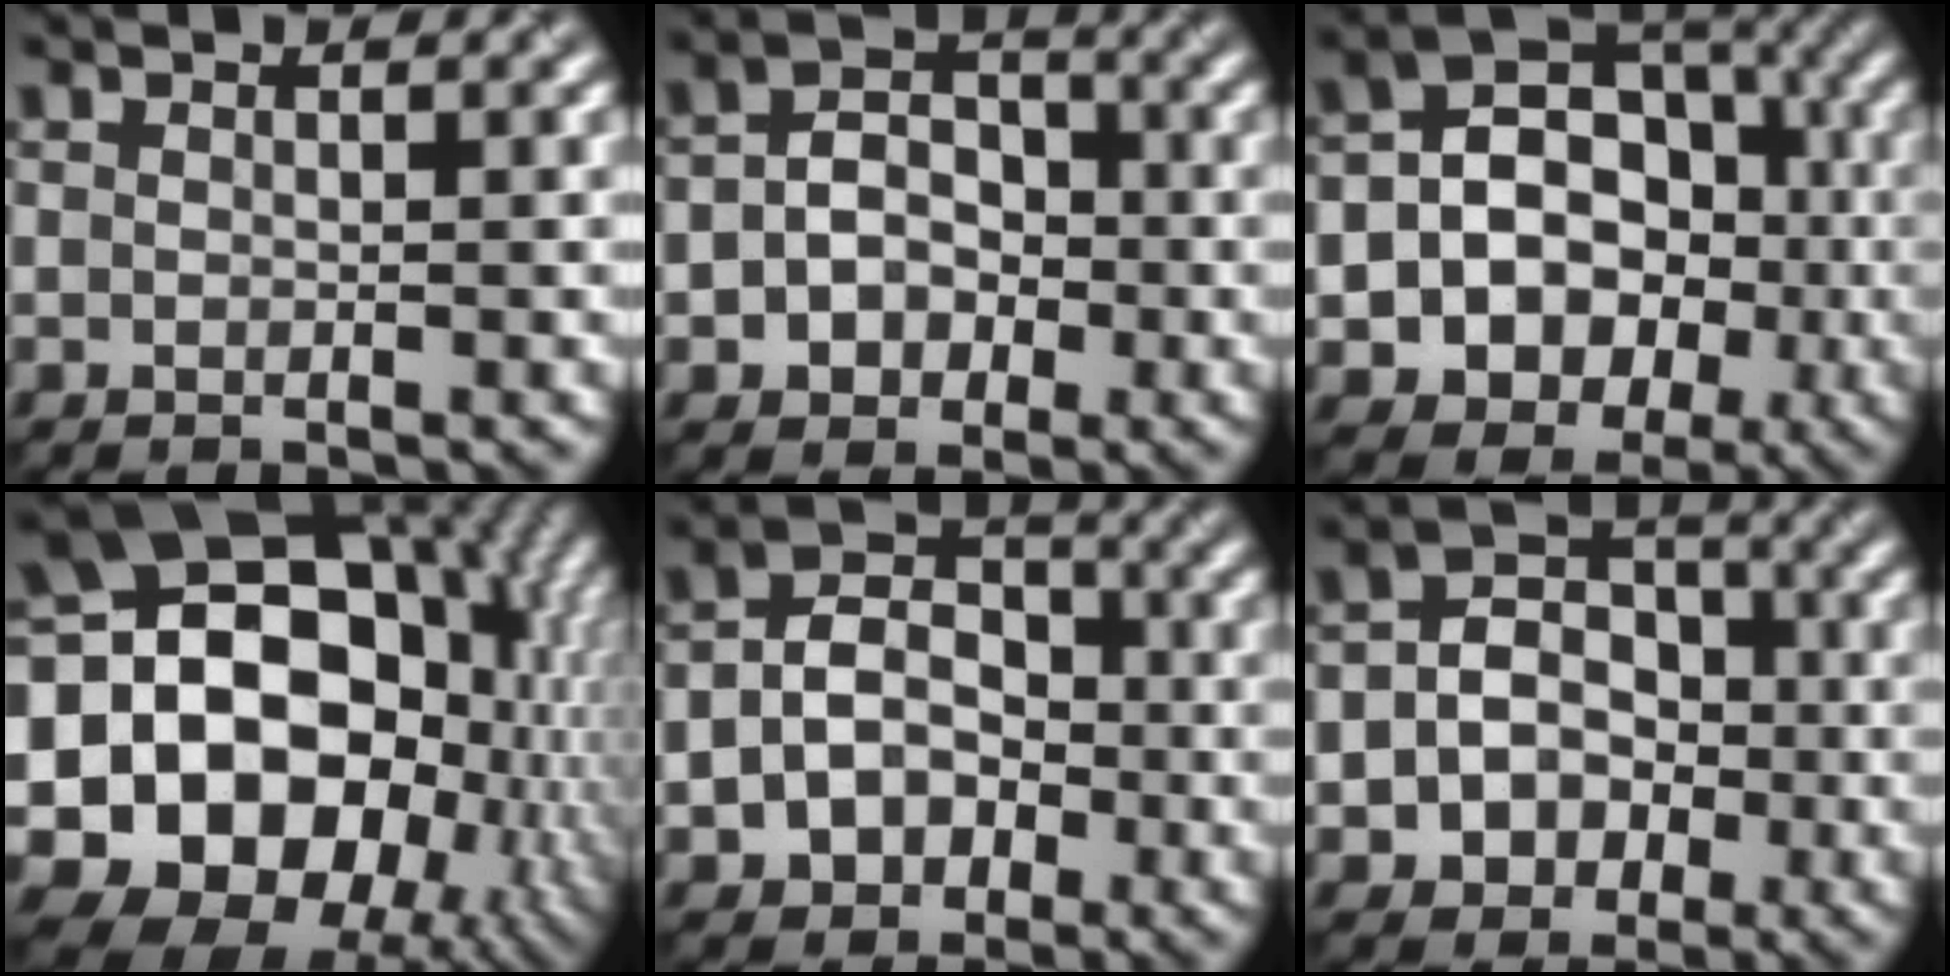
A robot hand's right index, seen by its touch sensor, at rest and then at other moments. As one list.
[{"total": 3.6, "force": [-0.7, 3.1, 1.8], "torque": [-0.024, 0.013, -0.017]}, {"total": 10.9, "force": [-1.6, 9.5, 5.2], "torque": [-0.073, 0.007, -0.046]}, {"total": 21.7, "force": [-0.2, 17.4, 13.0], "torque": [-0.208, 0.006, -0.026]}, {"total": 5.4, "force": [-1.1, 4.4, 2.8], "torque": [-0.044, 0.010, -0.027]}, {"total": 5.1, "force": [-0.9, 4.5, 2.2], "torque": [-0.015, 0.013, -0.031]}]